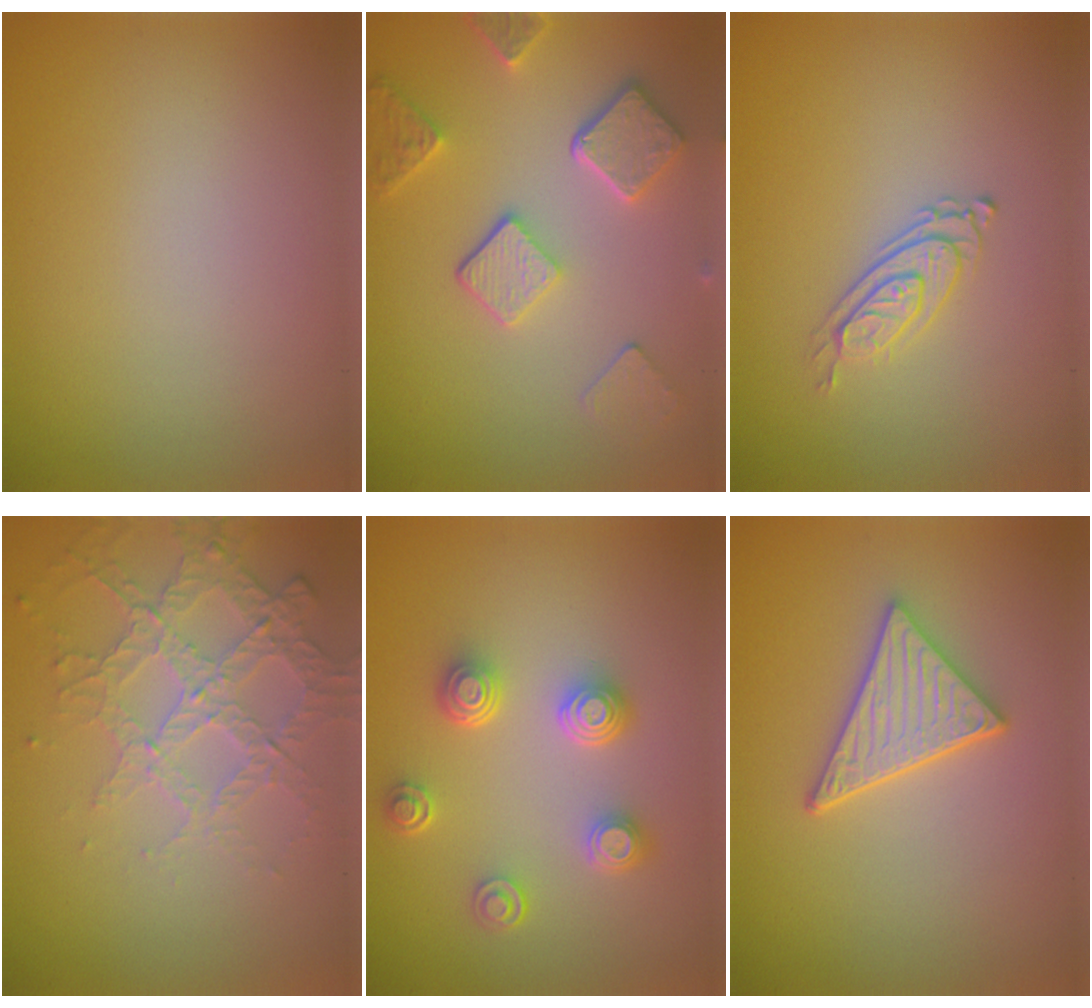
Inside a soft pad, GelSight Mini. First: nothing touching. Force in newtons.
{"total": 4.9, "press": 3.8, "slide": 3.0}
{"total": 2.7, "press": 2.0, "slide": 1.8}
{"total": 4.0, "press": 3.1, "slide": 2.5}
{"total": 4.1, "press": 3.2, "slide": 2.6}
{"total": 4.3, "press": 3.6, "slide": 2.3}